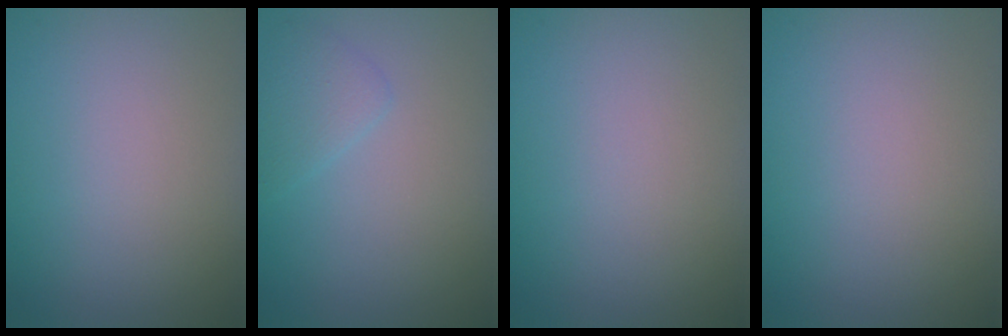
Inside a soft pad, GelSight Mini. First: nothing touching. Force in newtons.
{"total": 1.7, "press": 1.7, "slide": 0.0}
{"total": 0.0}
{"total": 0.0}